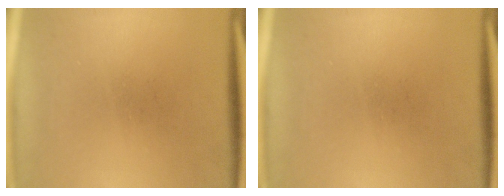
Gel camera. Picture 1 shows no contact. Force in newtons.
{"total": 0.0}